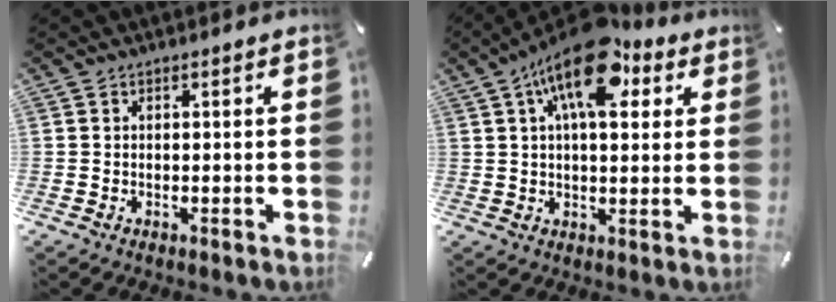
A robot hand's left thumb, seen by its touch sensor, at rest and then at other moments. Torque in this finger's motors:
{"motor_torque": [0.80, 0.88, 2.04, -0.73, 0.51]}